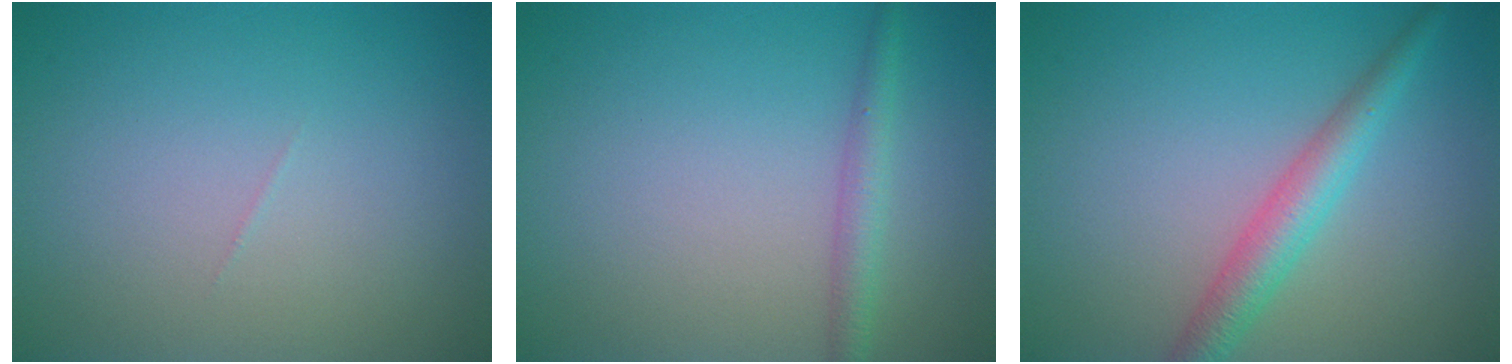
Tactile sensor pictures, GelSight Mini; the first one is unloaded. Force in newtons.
{"total": 2.0, "press": 2.0, "slide": 0.0}
{"total": 3.4, "press": 3.4, "slide": 0.0}